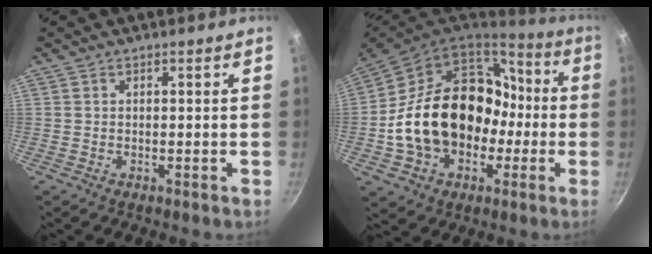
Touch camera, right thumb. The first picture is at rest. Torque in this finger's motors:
{"motor_torque": [-0.49, 2.14, 1.77, -0.99, 0.77]}